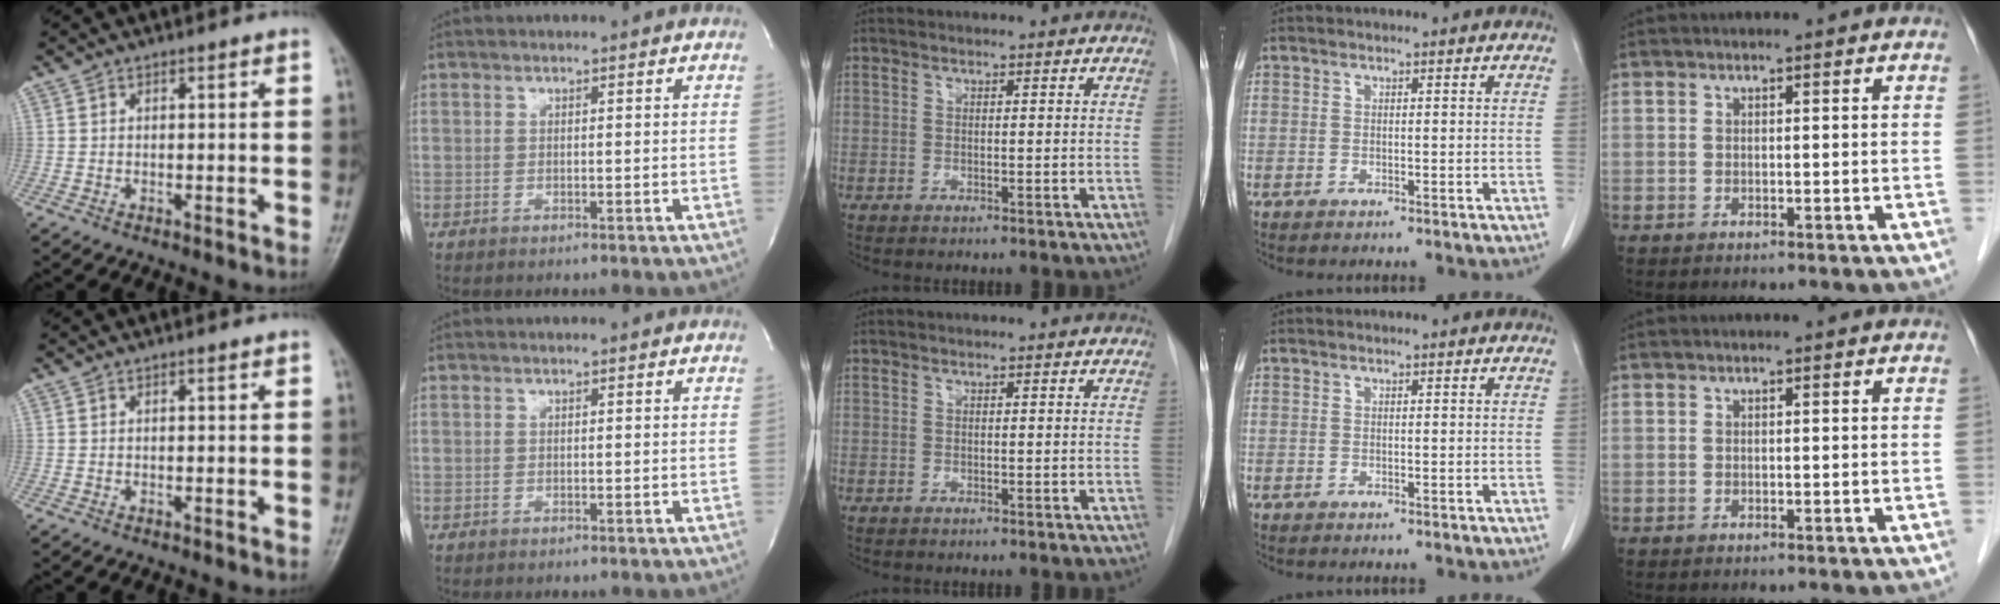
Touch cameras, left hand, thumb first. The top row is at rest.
{}